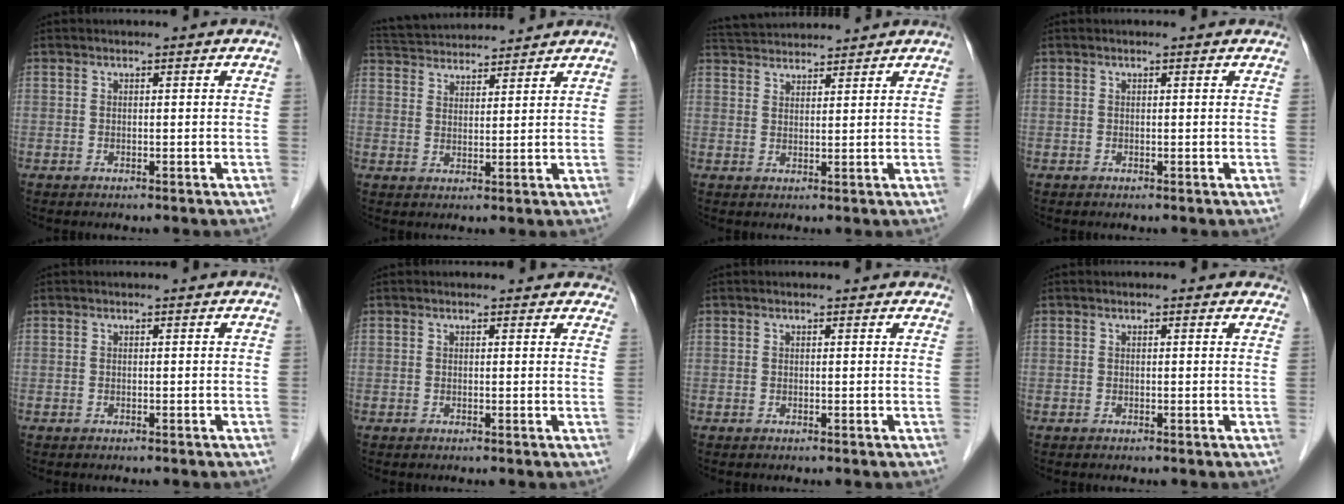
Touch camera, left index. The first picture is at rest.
{"total": 11.2, "force": [10.7, 1.6, 2.7], "torque": [-0.056, 0.040, 0.173]}
{"total": 8.0, "force": [7.8, 0.8, 1.8], "torque": [-0.039, 0.039, 0.128]}
{"total": 0.5, "force": [0.3, 0.3, 0.2], "torque": [-0.005, 0.006, 0.000]}
{"total": 0.0}
{"total": 6.2, "force": [5.6, 2.0, 1.5], "torque": [0.008, 0.003, 0.041]}
{"total": 2.4, "force": [2.1, 0.7, 0.9], "torque": [-0.012, 0.012, 0.014]}
{"total": 2.0, "force": [1.6, 1.0, 0.6], "torque": [0.001, 0.003, 0.003]}